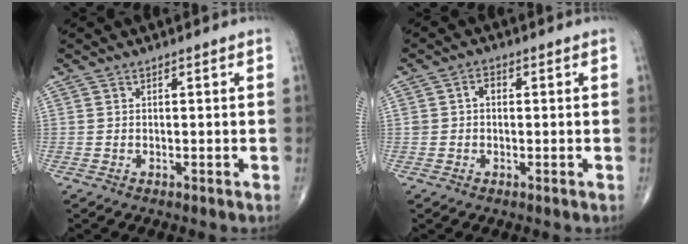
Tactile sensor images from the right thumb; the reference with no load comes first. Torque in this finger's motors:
{"motor_torque": [0.58, 0.44, 0.44, 0.15, -0.01]}